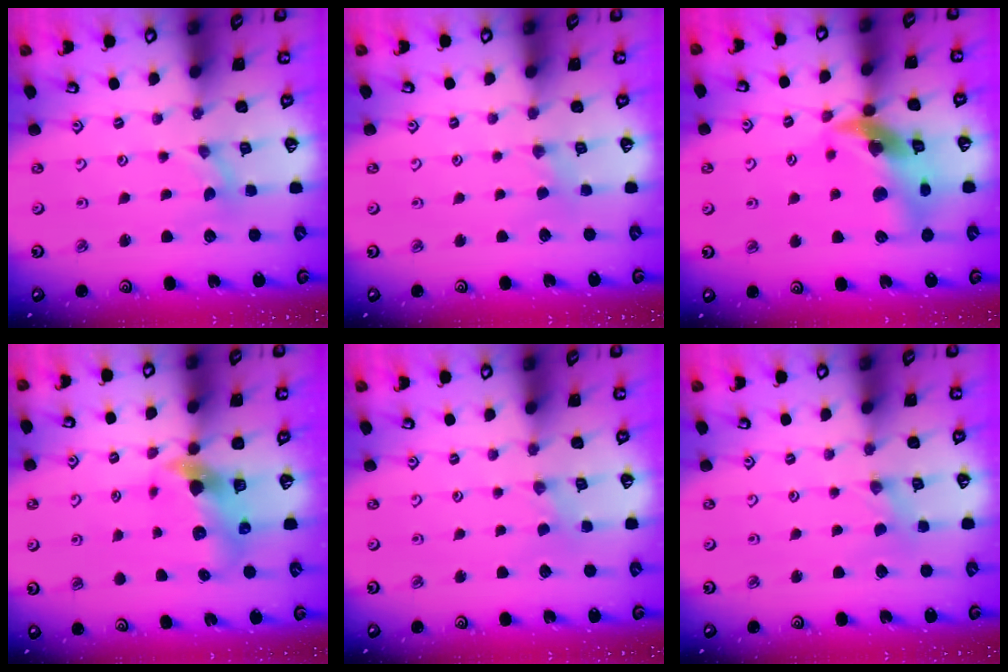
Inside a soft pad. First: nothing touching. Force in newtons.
{"total": 1.4, "press": 1.4, "slide": 0.3}
{"total": 17.5, "press": 17.3, "slide": 2.4}
{"total": 7.4, "press": 7.3, "slide": 1.0}
{"total": 0.0}
{"total": 0.0}